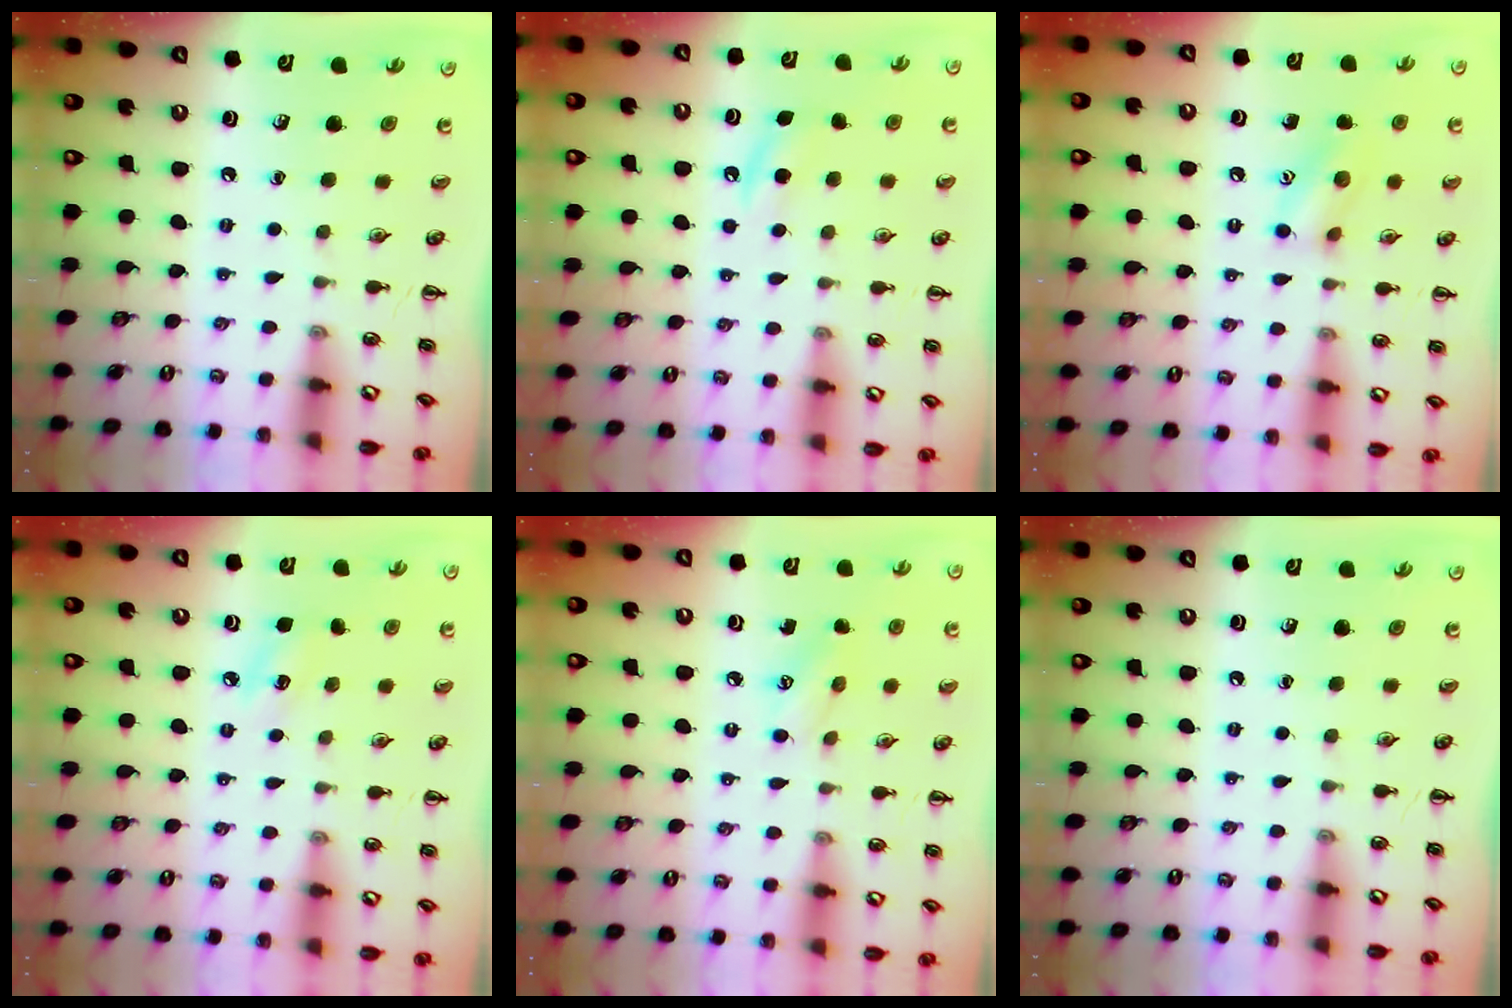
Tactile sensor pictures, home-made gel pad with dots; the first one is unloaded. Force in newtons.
{"total": 5.3, "press": 5.0, "slide": 1.8}
{"total": 9.8, "press": 9.7, "slide": 1.0}
{"total": 6.0, "press": 5.7, "slide": 1.6}
{"total": 5.7, "press": 5.6, "slide": 1.2}
{"total": 0.0}